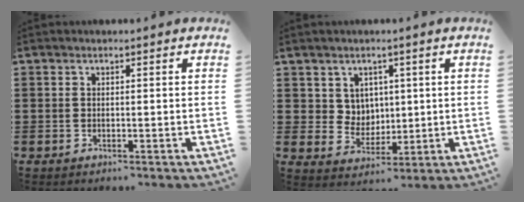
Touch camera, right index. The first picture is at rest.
{"total": 4.6, "force": [2.4, 3.9, 0.6], "torque": [-0.034, 0.005, 0.044]}